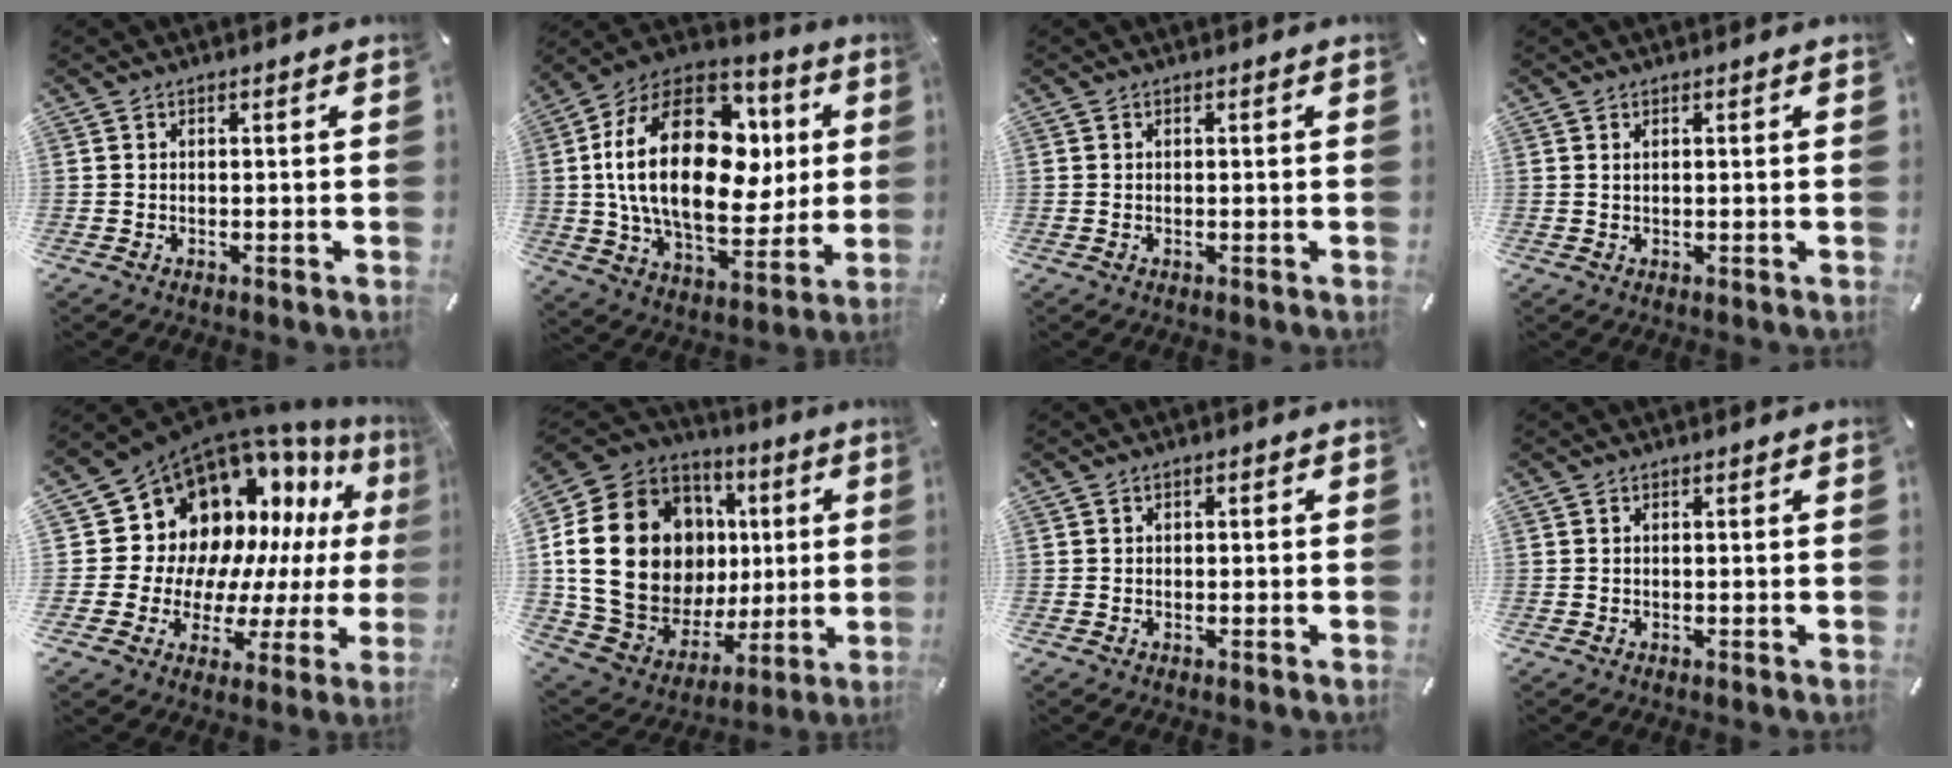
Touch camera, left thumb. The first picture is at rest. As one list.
[{"total": 29.5, "force": [3.8, 18.3, 22.8], "torque": [-0.438, -0.003, 0.068]}, {"total": 0.0}, {"total": 0.7, "force": [0.3, 0.2, 0.6], "torque": [-0.011, 0.000, 0.005]}, {"total": 17.5, "force": [9.7, 12.6, 7.3], "torque": [-0.113, -0.121, 0.198]}, {"total": 26.3, "force": [5.5, 19.9, 16.2], "torque": [-0.334, -0.037, 0.131]}, {"total": 0.9, "force": [-0.1, 0.9, 0.2], "torque": [-0.004, 0.006, -0.005]}, {"total": 0.0}]